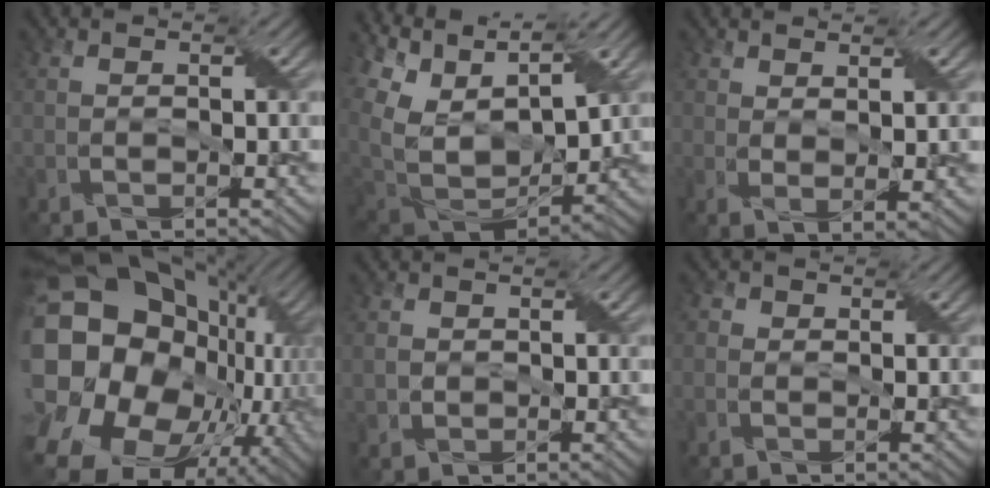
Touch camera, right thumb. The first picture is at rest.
{"total": 13.0, "force": [6.2, 7.7, 8.4], "torque": [-0.214, 0.020, 0.137]}
{"total": 3.1, "force": [1.7, 0.6, 2.5], "torque": [-0.053, -0.005, 0.034]}
{"total": 24.7, "force": [-2.9, 19.8, 14.4], "torque": [-0.289, -0.036, -0.084]}
{"total": 2.0, "force": [-0.1, 1.9, 0.6], "torque": [-0.018, -0.003, -0.001]}
{"total": 1.6, "force": [0.1, 1.5, 0.4], "torque": [-0.004, 0.004, -0.009]}